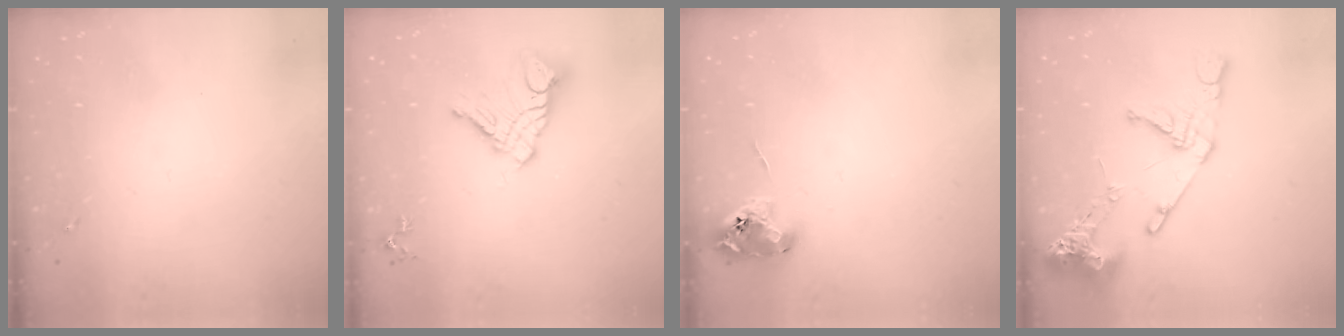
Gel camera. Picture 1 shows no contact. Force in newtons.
{"total": 12.8, "press": 12.7, "slide": 1.4}
{"total": 8.7, "press": 8.6, "slide": 0.8}
{"total": 15.7, "press": 15.5, "slide": 1.9}